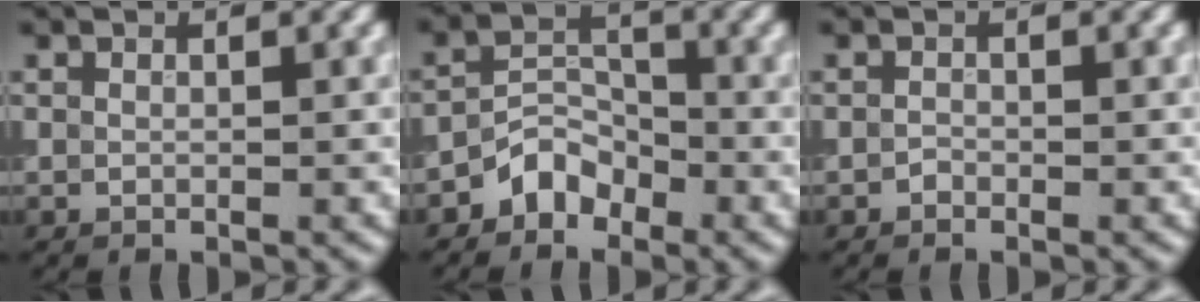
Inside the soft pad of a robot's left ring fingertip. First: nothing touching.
{"total": 2.9, "force": [-2.0, 1.8, 1.0], "torque": [-0.008, 0.013, -0.042]}
{"total": 0.5, "force": [-0.4, 0.3, 0.1], "torque": [-0.001, -0.003, -0.011]}